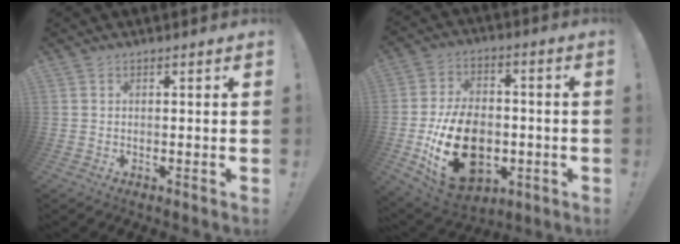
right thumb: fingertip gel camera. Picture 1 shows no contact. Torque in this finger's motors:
{"motor_torque": [2.77, 2.24, 1.55, -1.22, 0.19]}